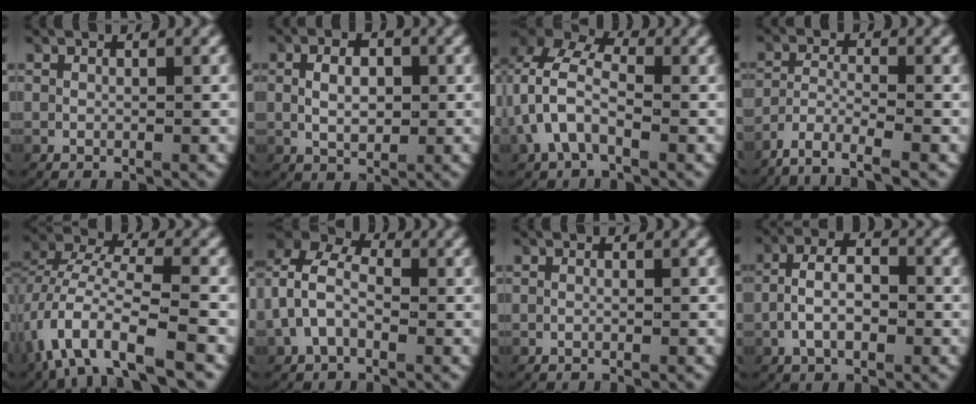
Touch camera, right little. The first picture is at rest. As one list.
[{"total": 3.6, "force": [0.2, 2.3, 2.7], "torque": [-0.037, -0.001, 0.008]}, {"total": 7.2, "force": [1.4, 5.3, 4.6], "torque": [-0.096, 0.007, 0.011]}, {"total": 6.5, "force": [-5.7, 1.9, 2.6], "torque": [-0.051, -0.024, -0.088]}, {"total": 7.2, "force": [-3.2, 3.3, 5.5], "torque": [-0.119, -0.012, -0.046]}, {"total": 7.5, "force": [1.4, 6.1, 4.2], "torque": [-0.086, 0.008, 0.008]}, {"total": 0.0}, {"total": 4.8, "force": [-0.8, 2.9, 3.8], "torque": [-0.069, 0.004, -0.018]}]